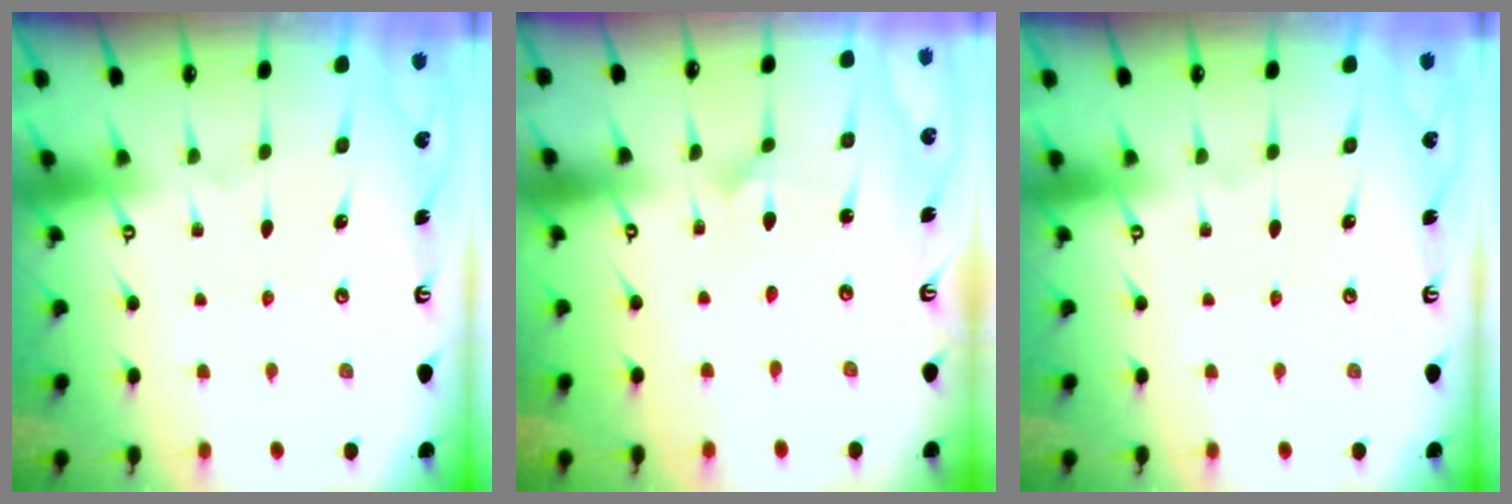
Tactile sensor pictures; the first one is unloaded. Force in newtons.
{"total": 2.1, "press": 2.1, "slide": 0.1}
{"total": 0.0}